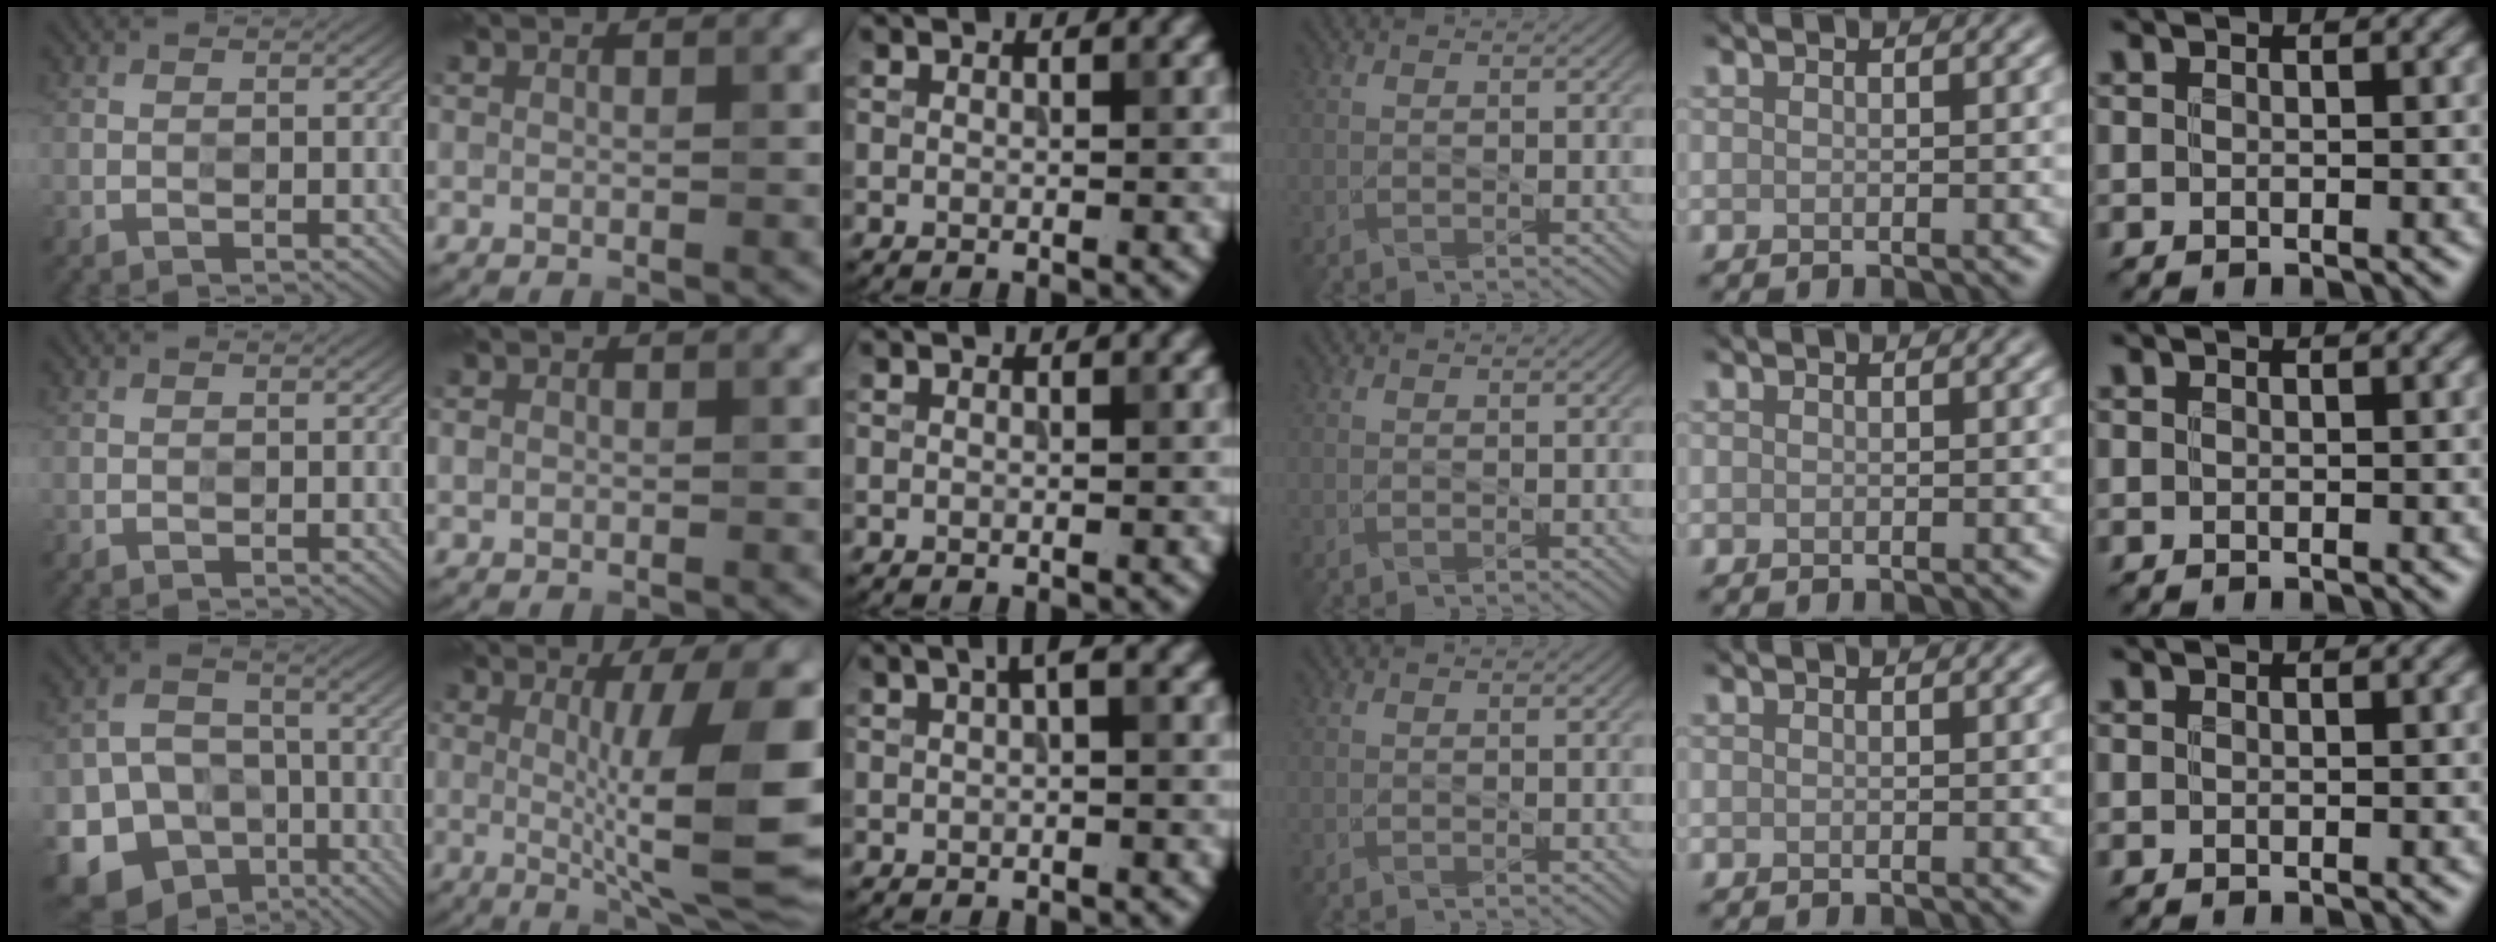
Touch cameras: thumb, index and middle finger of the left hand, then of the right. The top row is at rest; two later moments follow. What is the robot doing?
{"motion": "wipe", "object": "measuring cup"}